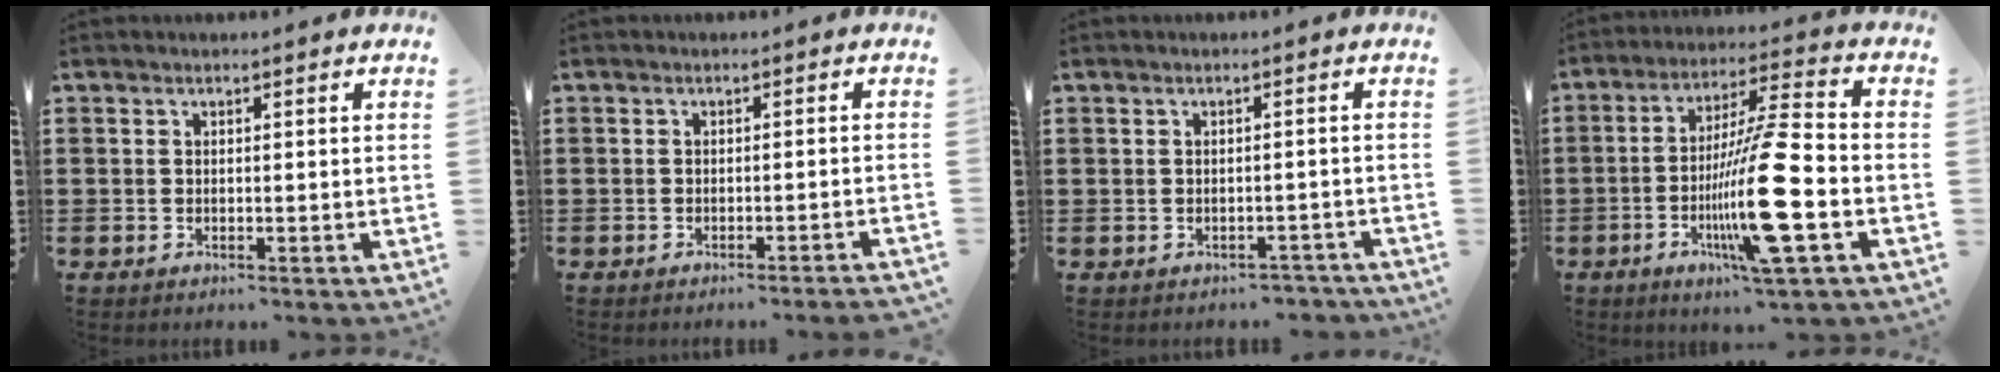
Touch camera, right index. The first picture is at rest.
{"total": 1.3, "force": [-1.1, -0.3, 0.6], "torque": [-0.010, -0.001, -0.021]}
{"total": 1.6, "force": [-1.5, 0.6, -0.1], "torque": [-0.005, 0.001, -0.034]}
{"total": 16.2, "force": [-4.7, 1.8, 15.5], "torque": [-0.304, -0.010, -0.082]}